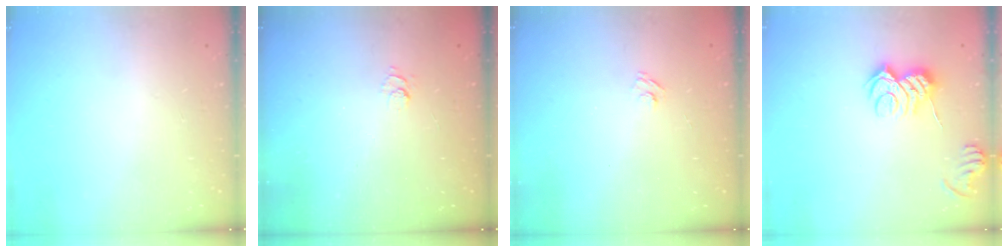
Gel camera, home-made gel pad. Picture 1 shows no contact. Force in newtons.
{"total": 2.5, "press": 2.0, "slide": 1.4}
{"total": 2.7, "press": 2.5, "slide": 0.9}
{"total": 8.3, "press": 8.2, "slide": 0.8}